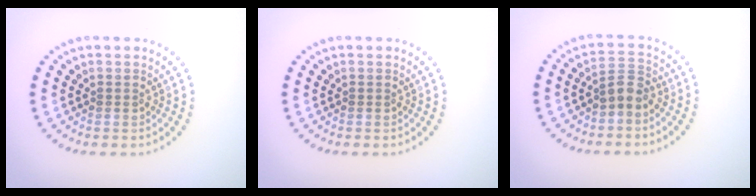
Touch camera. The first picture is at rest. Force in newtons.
{"total": 0.0}
{"total": 2.2, "press": 1.8, "slide": 1.3}